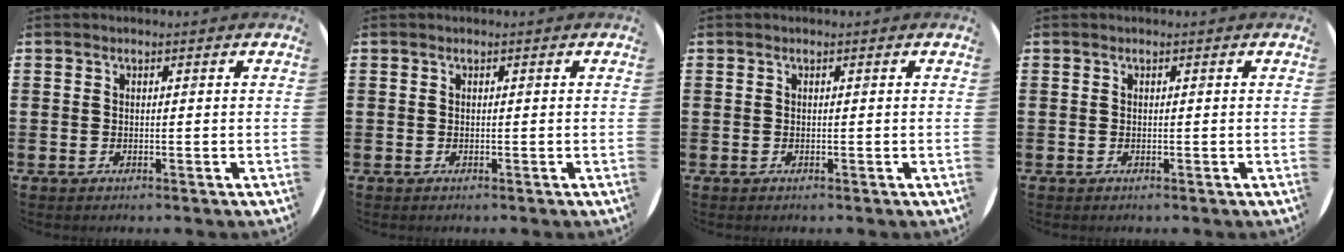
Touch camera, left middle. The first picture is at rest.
{"total": 0.0}
{"total": 0.0}
{"total": 0.0}